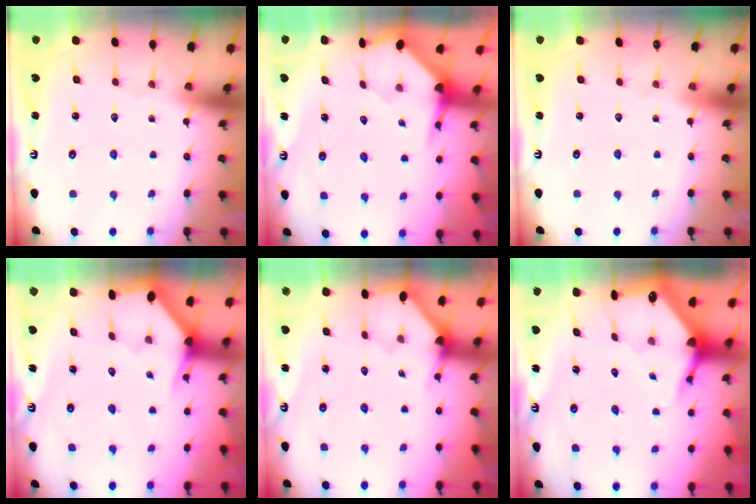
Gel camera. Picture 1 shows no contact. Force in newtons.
{"total": 3.7, "press": 3.6, "slide": 0.4}
{"total": 0.0}
{"total": 3.2, "press": 3.2, "slide": 0.2}
{"total": 2.9, "press": 2.8, "slide": 0.4}
{"total": 3.8, "press": 3.8, "slide": 0.5}